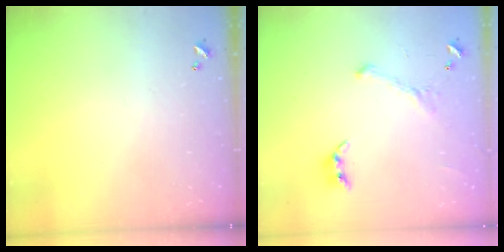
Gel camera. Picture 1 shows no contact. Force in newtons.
{"total": 2.0, "press": 2.0, "slide": 0.4}